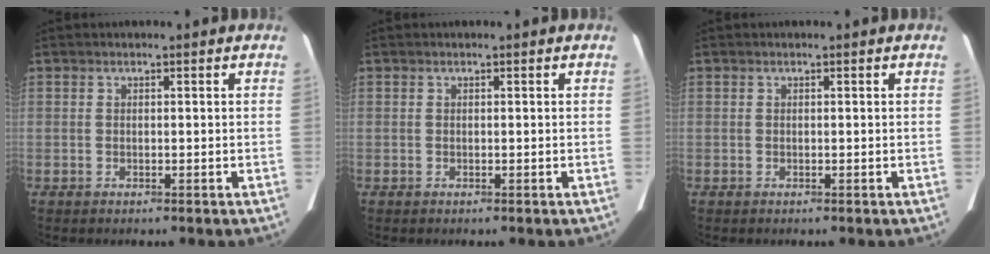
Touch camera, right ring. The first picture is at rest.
{"total": 0.0}
{"total": 0.0}